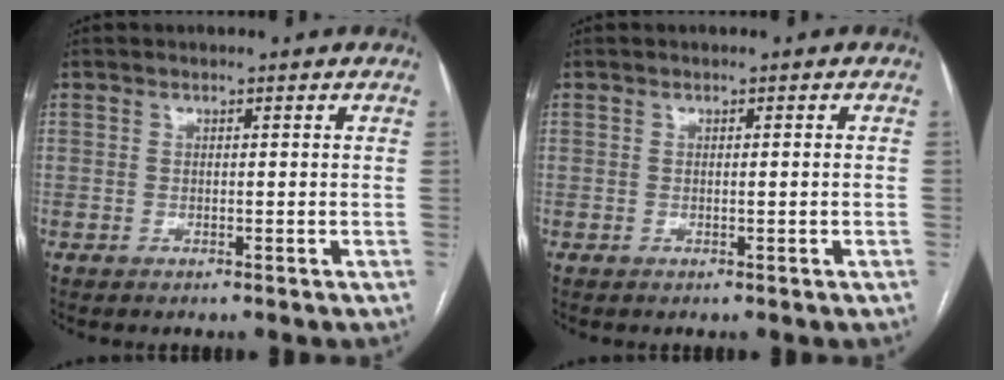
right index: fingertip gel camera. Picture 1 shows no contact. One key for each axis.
{"total": 0.6, "fx": -0.1, "fy": -0.1, "fz": 0.6, "tx": -0.011, "ty": -0.001, "tz": 0.002}